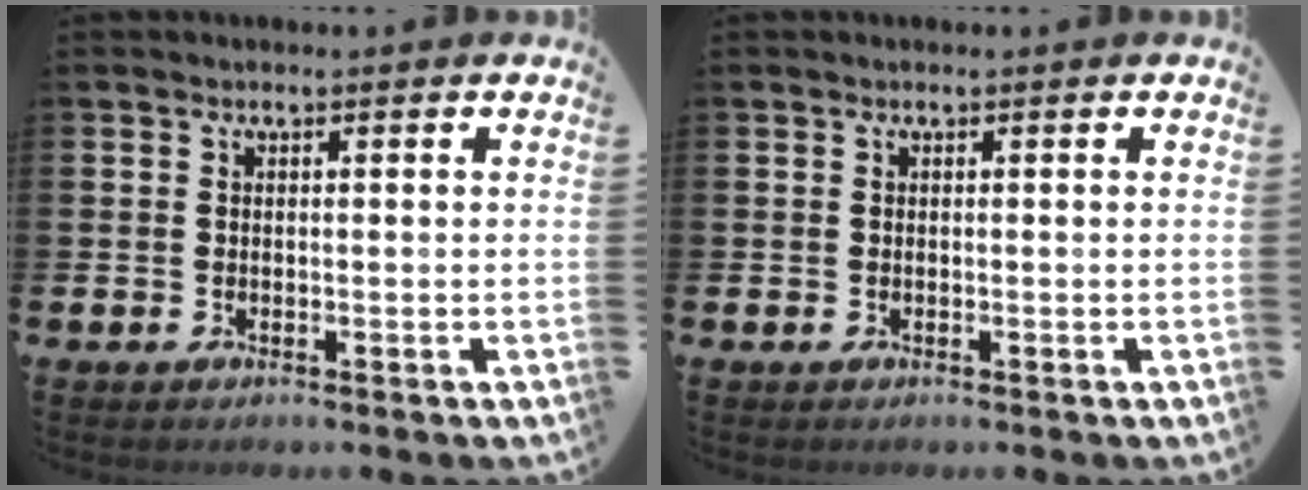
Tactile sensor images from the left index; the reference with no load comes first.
{"total": 0.0}